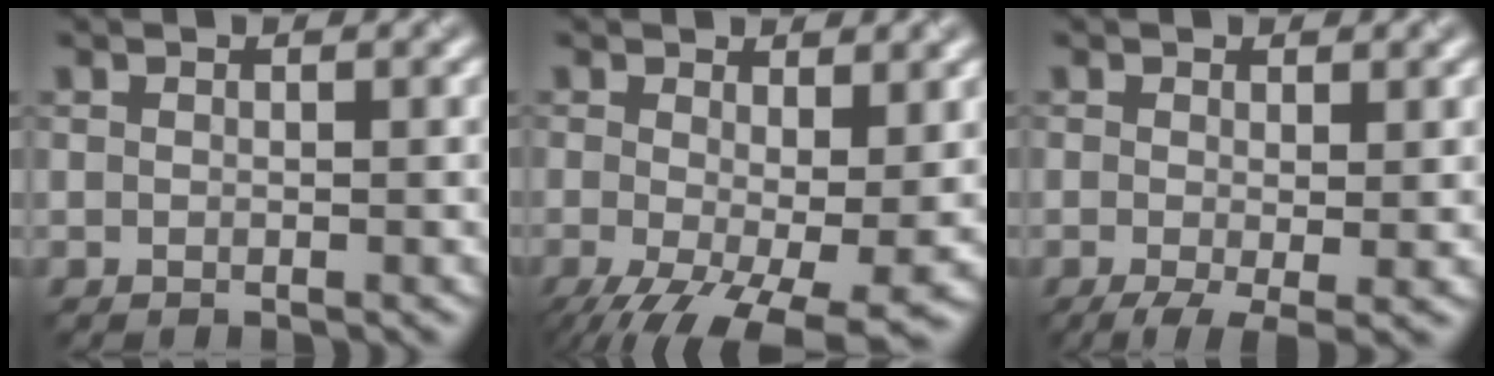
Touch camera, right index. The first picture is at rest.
{"total": 9.9, "force": [-3.4, 3.9, 8.5], "torque": [-0.154, -0.035, -0.046]}
{"total": 3.3, "force": [-1.0, 0.9, 3.0], "torque": [-0.055, -0.012, -0.019]}